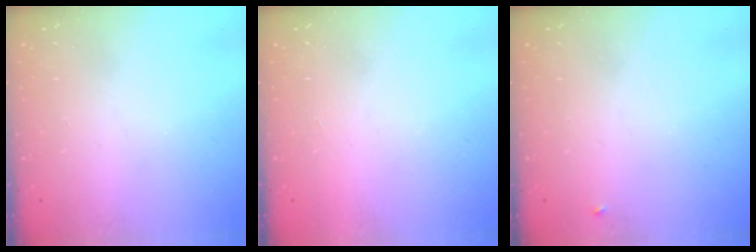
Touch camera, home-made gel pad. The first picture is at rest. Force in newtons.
{"total": 1.7, "press": 1.7, "slide": 0.1}
{"total": 3.5, "press": 3.4, "slide": 0.5}